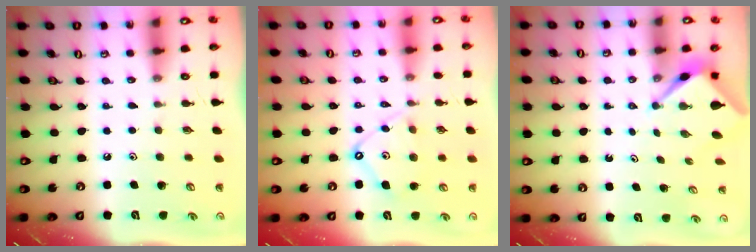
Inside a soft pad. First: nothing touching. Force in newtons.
{"total": 10.7, "press": 10.7, "slide": 0.9}
{"total": 2.6, "press": 2.6, "slide": 0.1}